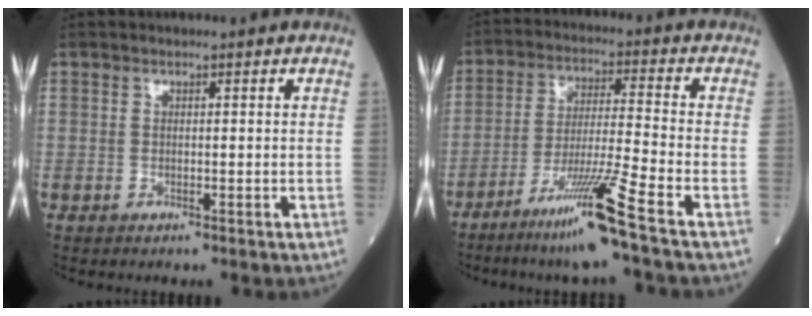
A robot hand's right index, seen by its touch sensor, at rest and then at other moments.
{"total": 11.6, "force": [-7.4, -2.3, 8.5], "torque": [-0.157, -0.036, -0.139]}